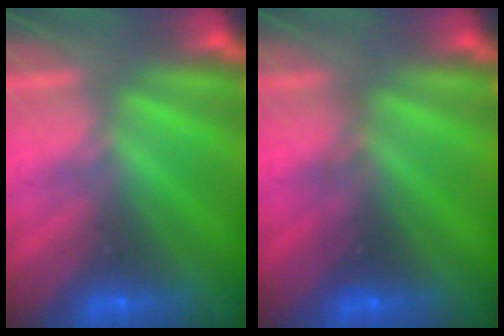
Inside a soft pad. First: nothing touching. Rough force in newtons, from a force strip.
{"total": 2.3}